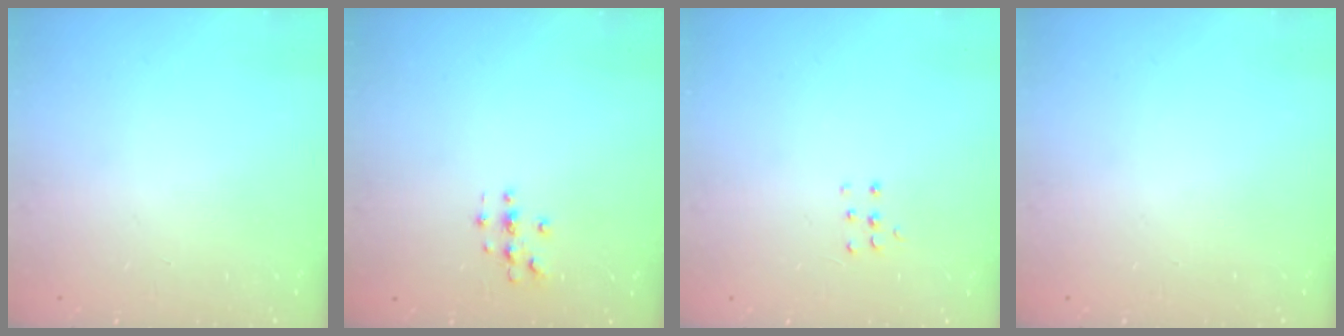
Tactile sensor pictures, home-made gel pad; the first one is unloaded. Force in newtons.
{"total": 3.1, "press": 3.1, "slide": 0.3}
{"total": 3.8, "press": 3.8, "slide": 0.4}
{"total": 0.0}